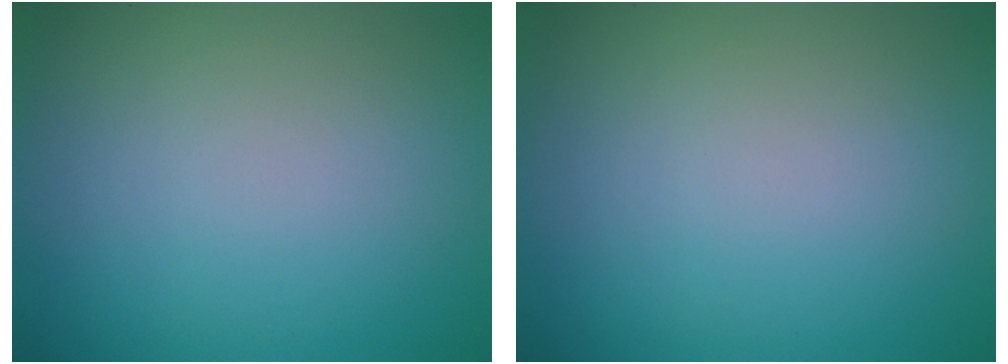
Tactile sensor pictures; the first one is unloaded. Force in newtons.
{"total": 0.0}